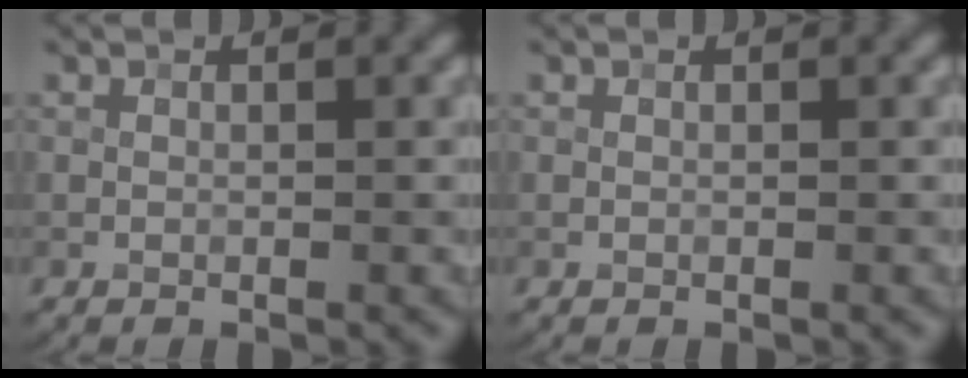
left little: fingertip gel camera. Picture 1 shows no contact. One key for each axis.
{"total": 0.0}